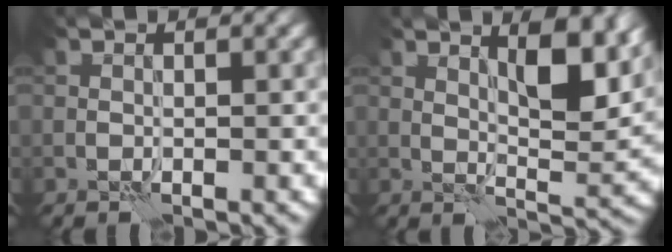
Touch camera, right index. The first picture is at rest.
{"total": 6.0, "force": [3.0, 1.8, 4.8], "torque": [-0.071, -0.005, 0.051]}